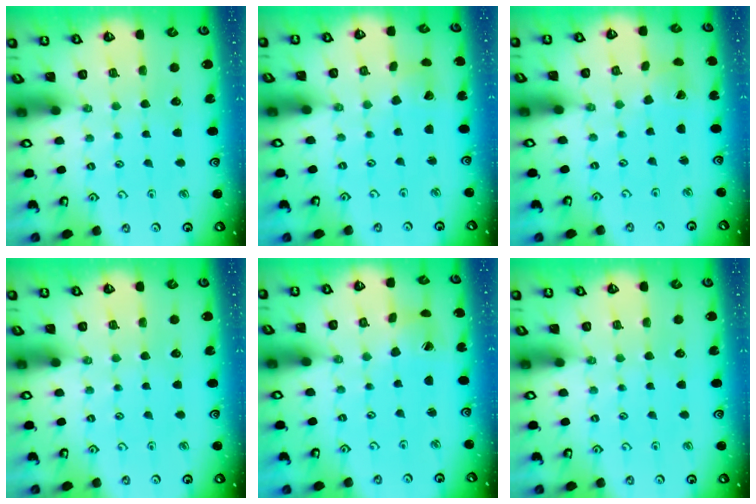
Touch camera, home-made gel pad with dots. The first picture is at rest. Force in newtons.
{"total": 2.6, "press": 2.6, "slide": 0.3}
{"total": 1.5, "press": 1.5, "slide": 0.3}
{"total": 0.0}
{"total": 2.5, "press": 2.5, "slide": 0.4}
{"total": 0.0}